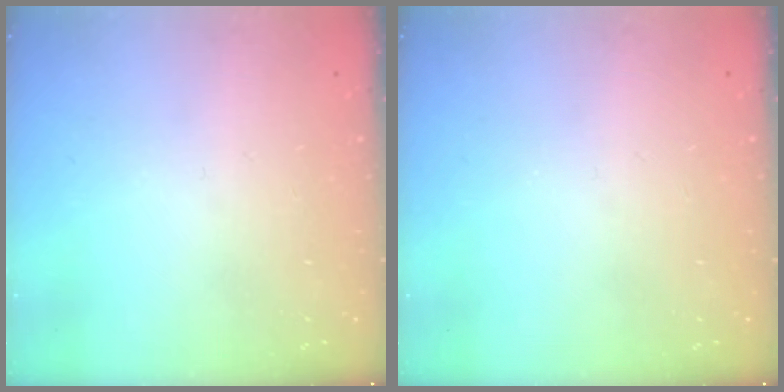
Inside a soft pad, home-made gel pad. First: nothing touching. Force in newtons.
{"total": 0.0}